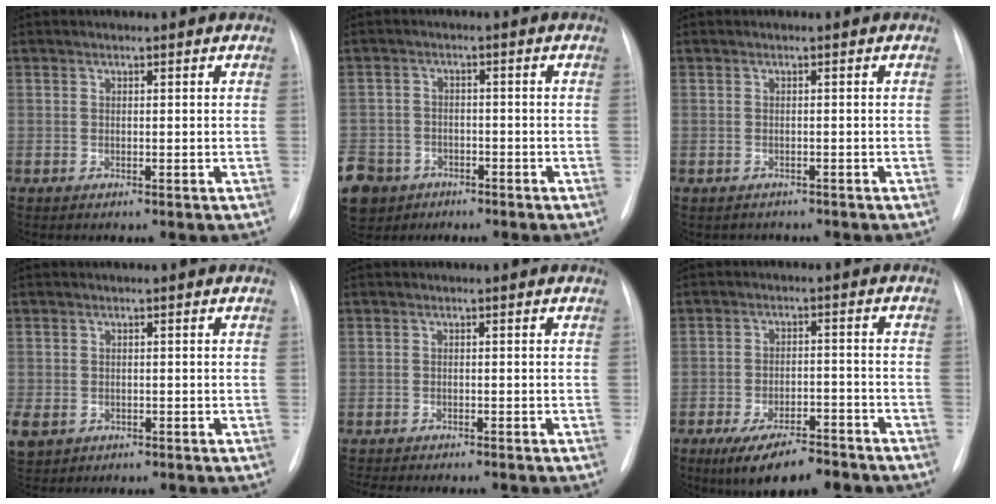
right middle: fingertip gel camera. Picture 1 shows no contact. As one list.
[{"total": 14.9, "force": [-8.0, 11.5, 4.9], "torque": [-0.176, -0.006, -0.122]}, {"total": 1.9, "force": [-1.7, 0.8, 0.0], "torque": [-0.003, -0.001, -0.021]}, {"total": 4.7, "force": [-1.9, 3.7, 2.1], "torque": [-0.057, -0.004, -0.021]}, {"total": 8.2, "force": [-7.2, 1.4, 3.6], "torque": [-0.045, -0.007, -0.093]}, {"total": 10.9, "force": [-8.2, 3.6, 6.3], "torque": [-0.098, -0.007, -0.126]}]